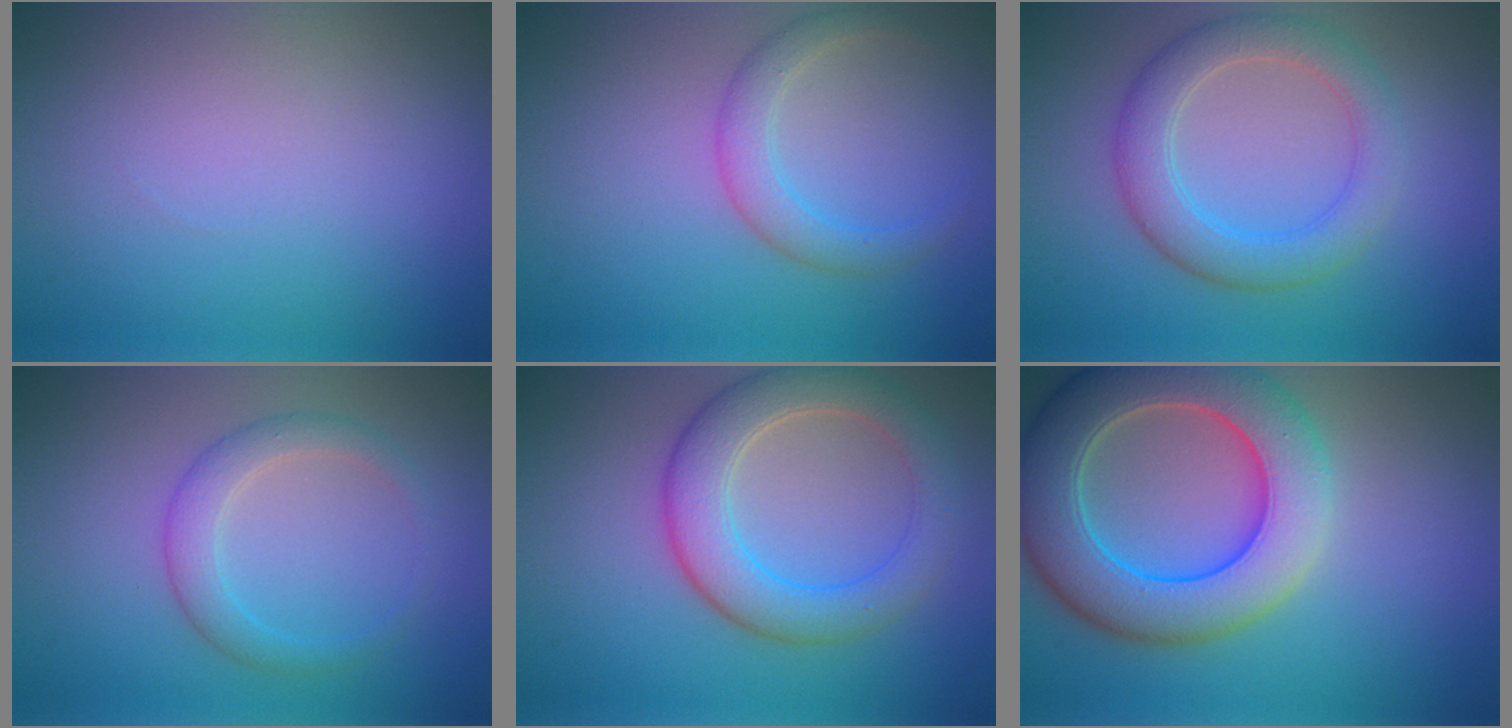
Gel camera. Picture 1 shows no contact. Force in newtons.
{"total": 2.0, "press": 2.0, "slide": 0.2}
{"total": 4.6, "press": 4.5, "slide": 0.2}
{"total": 2.7, "press": 2.7, "slide": 0.1}
{"total": 5.8, "press": 5.8, "slide": 0.5}
{"total": 9.9, "press": 9.8, "slide": 0.4}